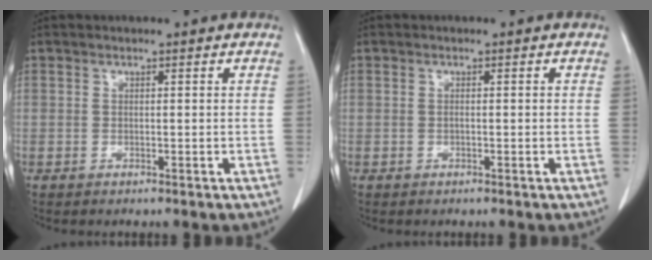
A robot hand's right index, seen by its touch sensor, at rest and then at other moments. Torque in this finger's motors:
{"motor_torque": [-0.12, 0.07, -0.02, -0.01]}